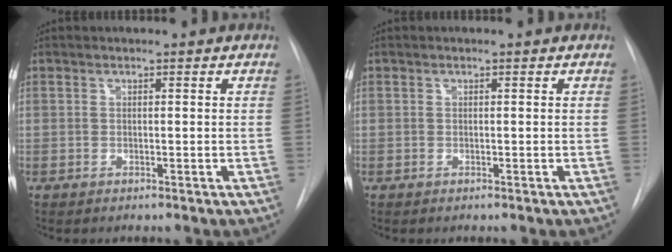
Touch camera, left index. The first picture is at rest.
{"total": 0.0}